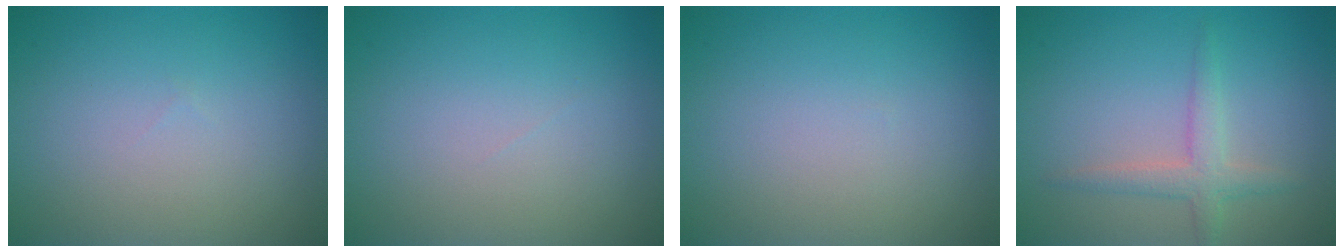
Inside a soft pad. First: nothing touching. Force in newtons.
{"total": 0.0}
{"total": 0.0}
{"total": 2.4, "press": 2.4, "slide": 0.1}